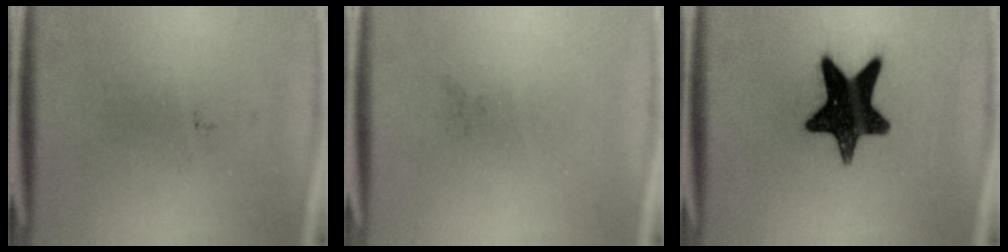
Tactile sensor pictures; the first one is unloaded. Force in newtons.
{"total": 0.0}
{"total": 15.3}